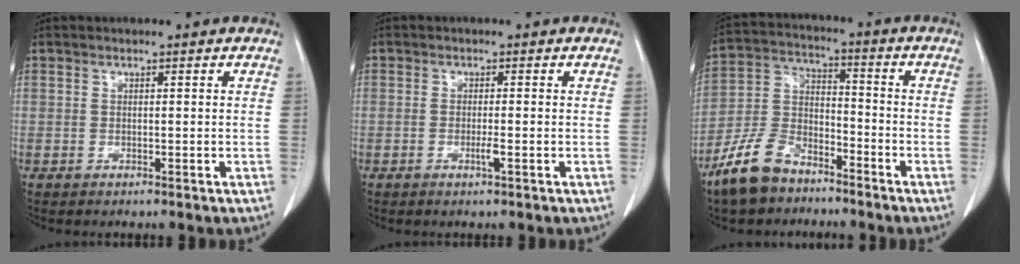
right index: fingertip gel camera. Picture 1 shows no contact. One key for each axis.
{"total": 1.4, "fx": -0.5, "fy": -0.1, "fz": 1.3, "tx": -0.028, "ty": -0.001, "tz": -0.008}
{"total": 10.7, "fx": -8.0, "fy": 5.3, "fz": 4.8, "tx": -0.118, "ty": 0.003, "tz": -0.158}